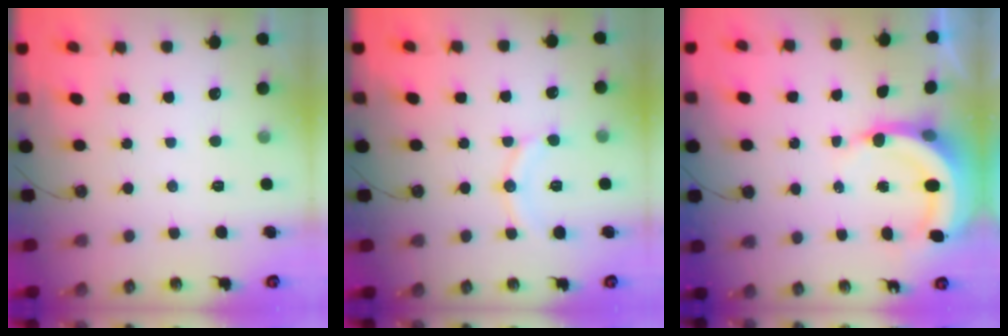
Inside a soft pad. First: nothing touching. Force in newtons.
{"total": 9.6, "press": 9.5, "slide": 0.9}
{"total": 7.3, "press": 7.1, "slide": 1.9}